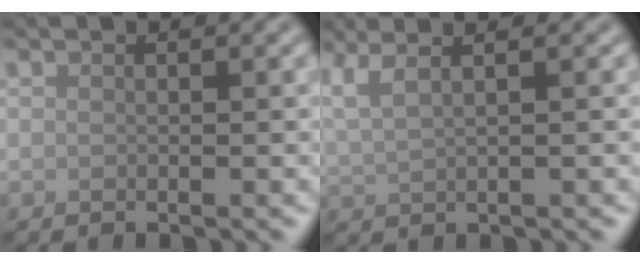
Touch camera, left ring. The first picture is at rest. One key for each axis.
{"total": 4.4, "fx": 2.8, "fy": 1.7, "fz": 3.0, "tx": -0.052, "ty": 0.031, "tz": 0.031}